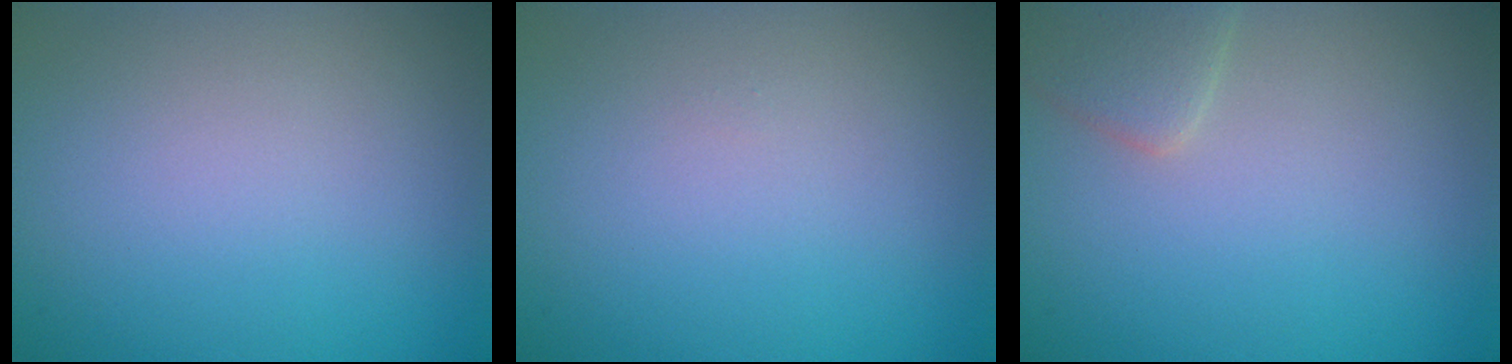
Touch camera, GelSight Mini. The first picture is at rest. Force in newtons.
{"total": 0.0}
{"total": 2.3, "press": 2.3, "slide": 0.2}